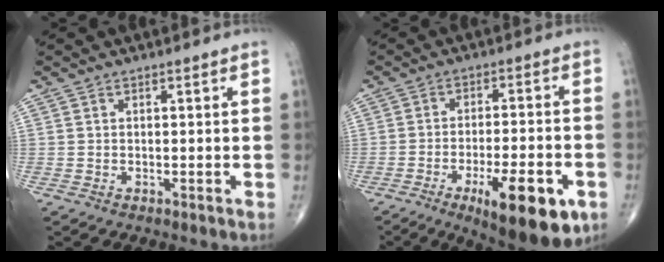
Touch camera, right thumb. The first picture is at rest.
{"total": 16.2, "force": [-7.3, 5.1, 13.5], "torque": [-0.166, 0.015, -0.096]}